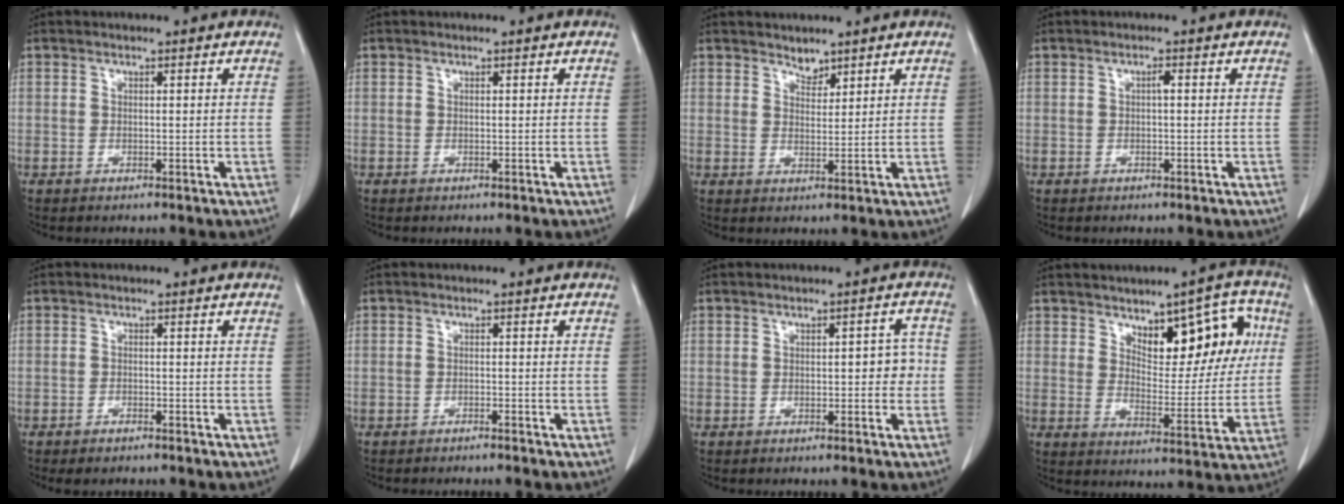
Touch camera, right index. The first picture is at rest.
{"total": 0.0}
{"total": 2.1, "force": [1.8, 0.8, 0.3], "torque": [-0.001, -0.003, 0.032]}
{"total": 0.8, "force": [0.0, 0.1, 0.8], "torque": [-0.013, 0.002, 0.001]}
{"total": 2.0, "force": [-1.7, 0.6, 1.0], "torque": [-0.016, -0.002, -0.021]}
{"total": 1.7, "force": [-1.5, 0.0, 0.7], "torque": [-0.012, 0.000, -0.018]}
{"total": 3.1, "force": [-0.2, 1.5, 2.7], "torque": [-0.025, 0.015, -0.002]}
{"total": 11.7, "force": [4.8, 5.0, 9.4], "torque": [-0.117, 0.018, 0.076]}